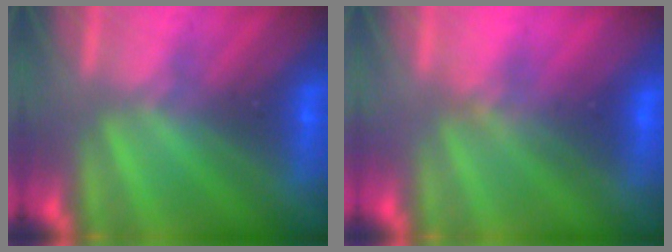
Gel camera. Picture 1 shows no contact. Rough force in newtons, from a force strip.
{"total": 2.9}